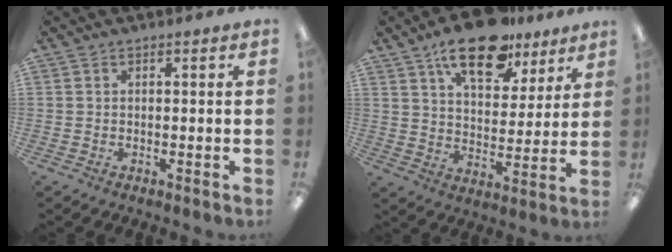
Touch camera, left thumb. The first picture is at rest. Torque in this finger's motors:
{"motor_torque": [0.38, 0.42, 1.55, -1.21, 0.28]}